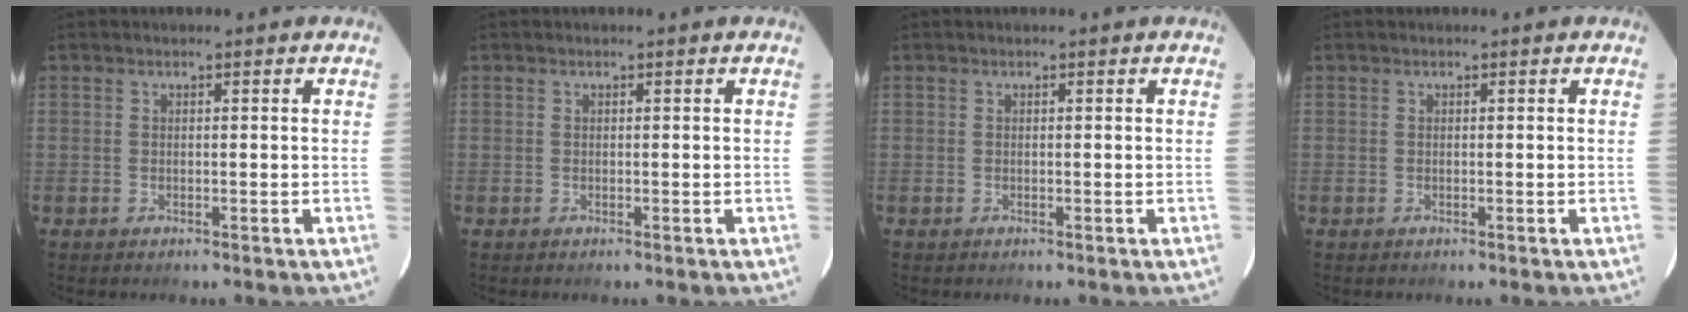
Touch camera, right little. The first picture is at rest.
{"total": 0.0}
{"total": 0.0}
{"total": 0.0}